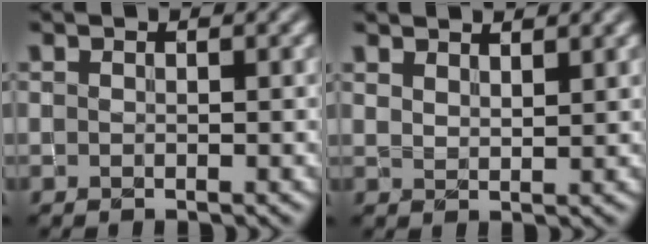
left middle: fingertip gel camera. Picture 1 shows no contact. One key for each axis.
{"total": 2.3, "fx": 2.2, "fy": 0.4, "fz": 0.6, "tx": -0.005, "ty": 0.002, "tz": 0.034}